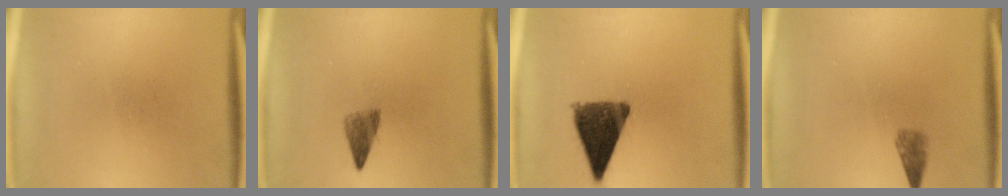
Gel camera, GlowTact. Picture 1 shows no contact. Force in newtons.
{"total": 2.8}
{"total": 11.0}
{"total": 1.9}